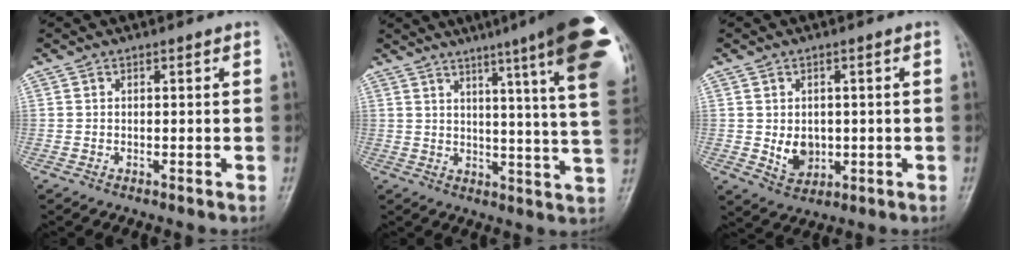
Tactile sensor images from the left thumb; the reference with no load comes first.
{"total": 21.6, "force": [12.1, 1.3, 17.8], "torque": [-0.208, -0.047, 0.139]}
{"total": 5.4, "force": [-0.3, 4.2, 3.4], "torque": [-0.033, -0.005, 0.007]}